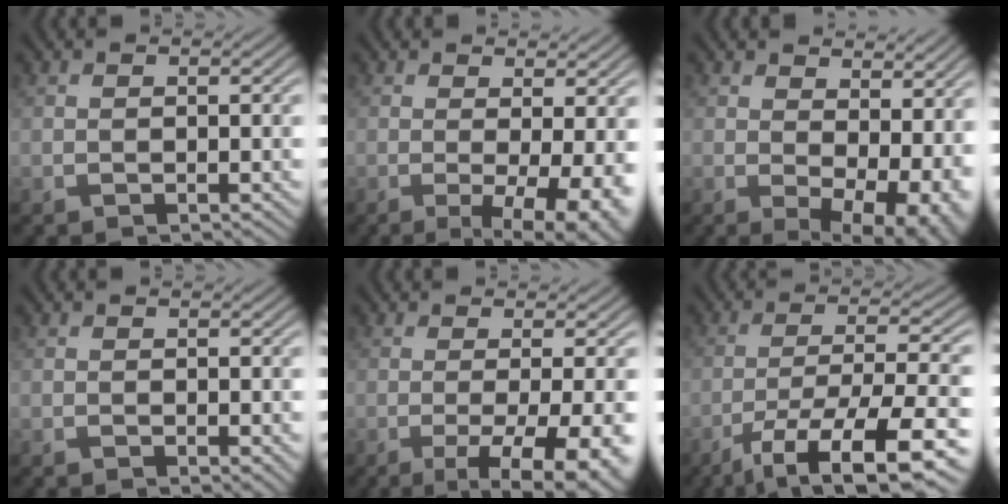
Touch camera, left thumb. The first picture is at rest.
{"total": 7.6, "force": [-0.7, 2.2, 7.3], "torque": [-0.102, -0.007, -0.007]}
{"total": 10.1, "force": [1.5, 5.5, 8.4], "torque": [-0.107, -0.018, 0.043]}
{"total": 0.7, "force": [0.1, 0.3, 0.6], "torque": [-0.007, -0.002, 0.001]}
{"total": 9.0, "force": [-2.7, 2.4, 8.3], "torque": [-0.111, -0.007, -0.031]}
{"total": 12.5, "force": [-7.6, 3.0, 9.5], "torque": [-0.173, -0.016, -0.111]}